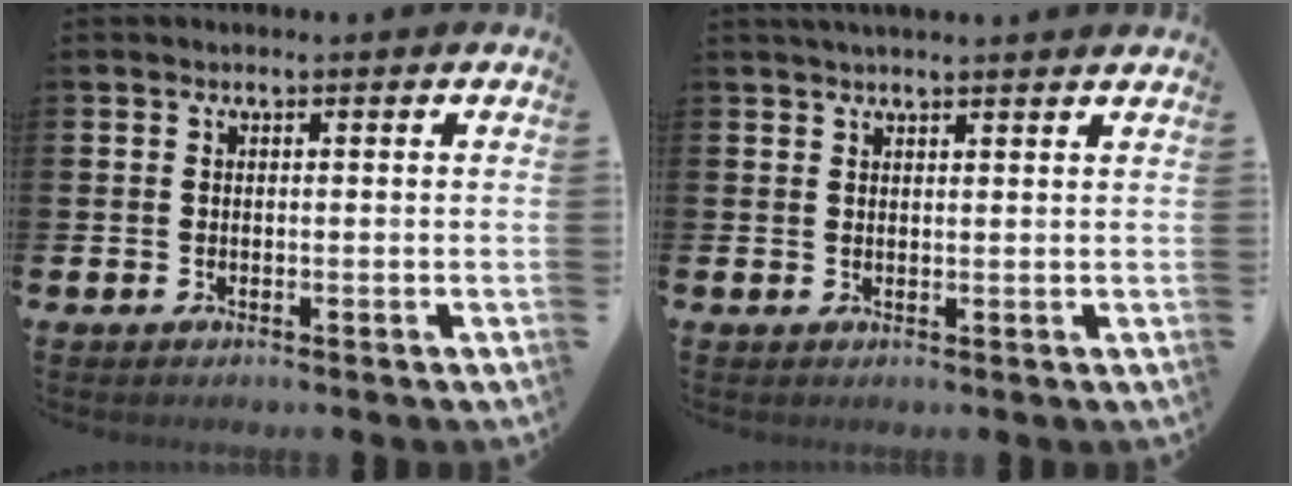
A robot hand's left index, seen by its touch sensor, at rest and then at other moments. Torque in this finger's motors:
{"motor_torque": [0.30, -0.62, 0.37, 0.13]}